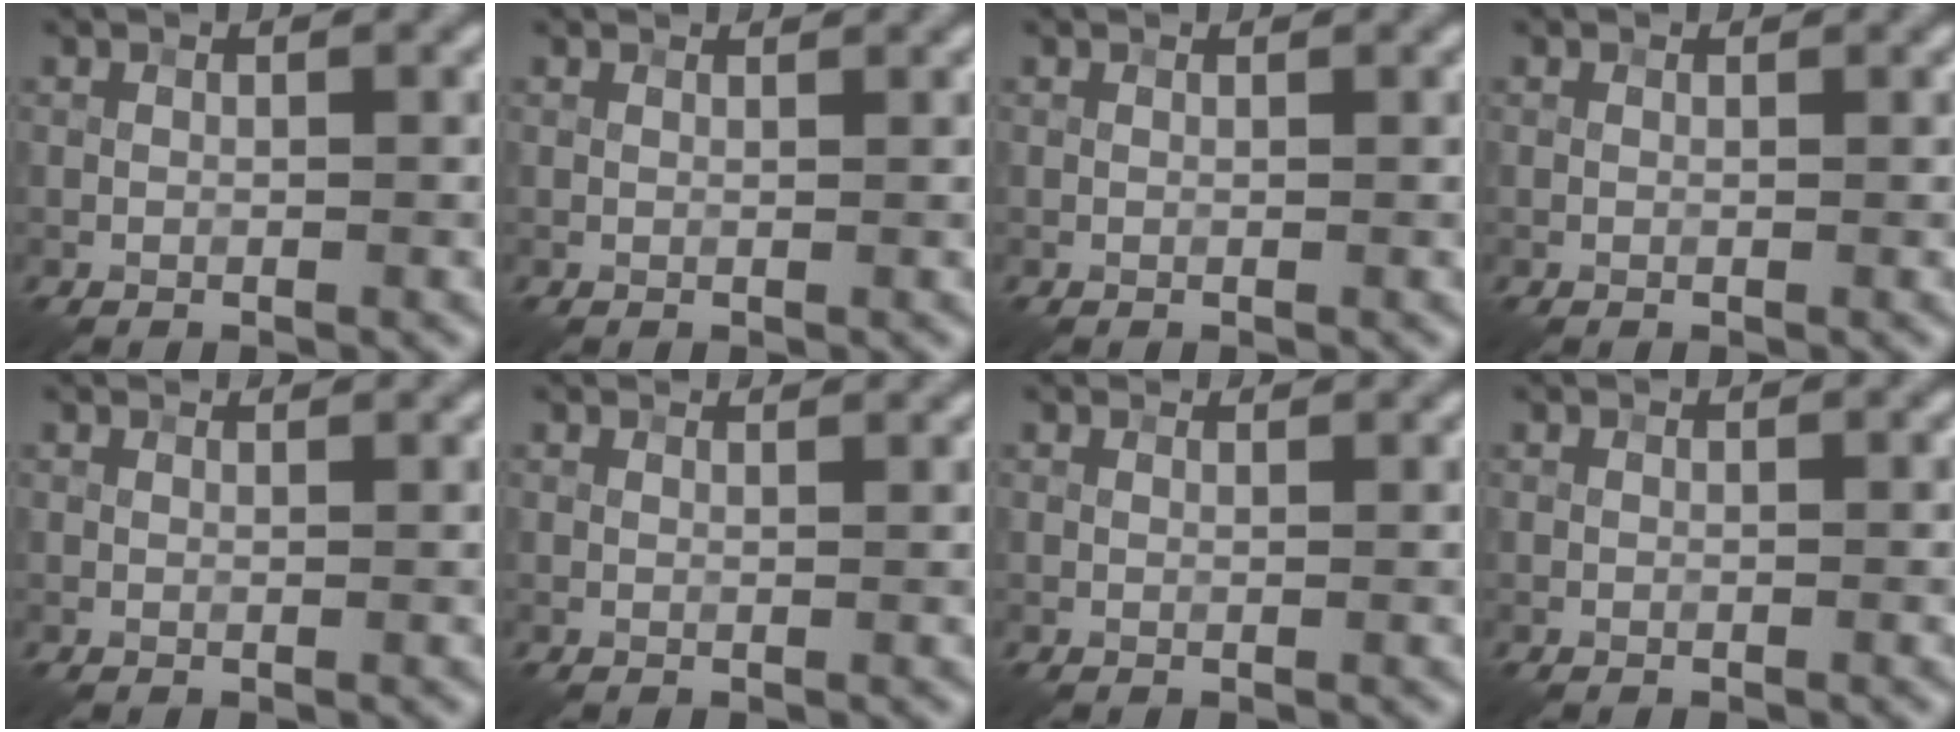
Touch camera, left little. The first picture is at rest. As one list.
[{"total": 1.3, "force": [1.3, 0.1, 0.4], "torque": [-0.014, -0.002, 0.010]}, {"total": 0.6, "force": [0.6, 0.1, 0.1], "torque": [-0.003, -0.002, 0.005]}, {"total": 0.0}, {"total": 1.7, "force": [1.6, 0.2, 0.5], "torque": [-0.019, -0.001, 0.014]}, {"total": 2.0, "force": [1.8, 0.3, 0.7], "torque": [-0.018, 0.001, 0.016]}, {"total": 1.8, "force": [1.7, 0.5, 0.5], "torque": [-0.017, -0.001, 0.016]}, {"total": 0.0}]